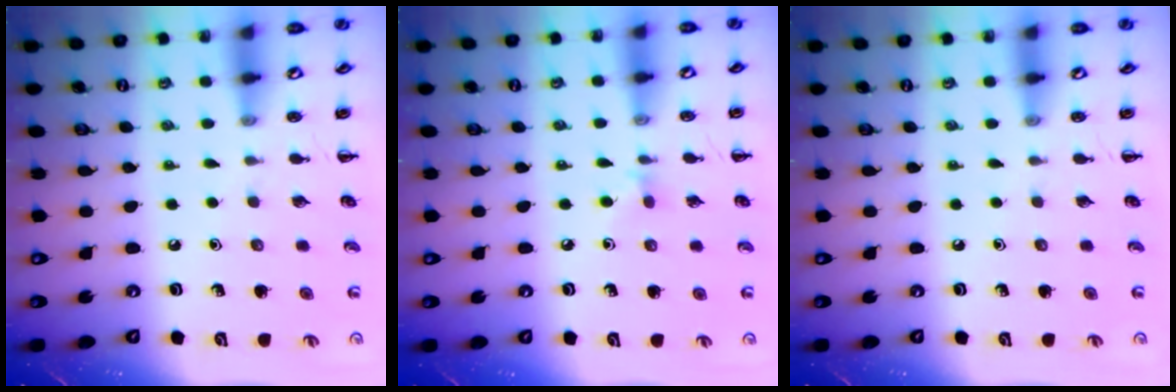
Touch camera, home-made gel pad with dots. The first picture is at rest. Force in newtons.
{"total": 4.2, "press": 3.9, "slide": 1.5}
{"total": 0.0}